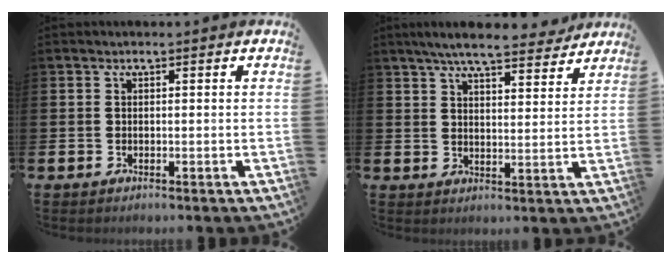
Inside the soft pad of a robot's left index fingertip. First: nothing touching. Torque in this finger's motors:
{"motor_torque": [0.16, -0.65, 0.79, 0.21]}